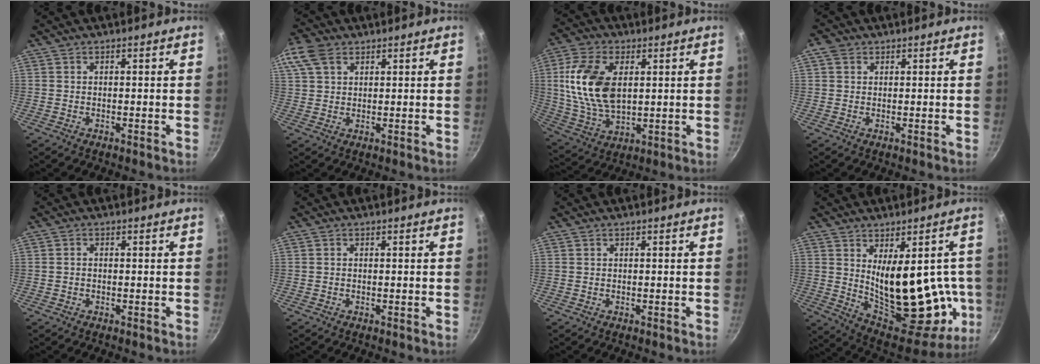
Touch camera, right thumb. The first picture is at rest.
{"total": 6.6, "force": [3.3, 4.3, 3.8], "torque": [-0.075, 0.008, 0.061]}
{"total": 15.9, "force": [2.9, 9.4, 12.4], "torque": [-0.227, -0.009, 0.060]}
{"total": 2.2, "force": [0.9, 1.7, 1.0], "torque": [-0.016, 0.000, 0.012]}
{"total": 0.9, "force": [-0.3, 0.6, 0.5], "torque": [-0.011, 0.005, -0.005]}
{"total": 0.0}
{"total": 0.0}
{"total": 23.8, "force": [0.1, 11.9, 20.6], "torque": [-0.241, -0.044, 0.037]}